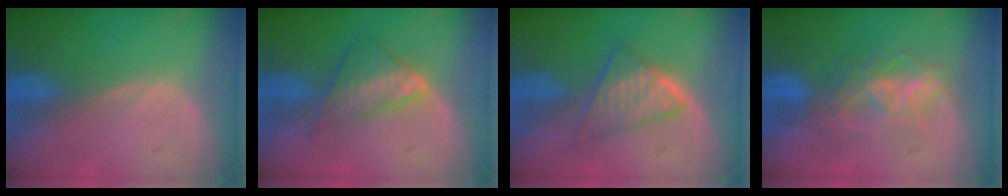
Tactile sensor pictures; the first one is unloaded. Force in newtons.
{"total": 6.1, "press": 5.3, "slide": 3.1}
{"total": 5.7, "press": 5.5, "slide": 1.6}
{"total": 6.1, "press": 6.1, "slide": 0.7}